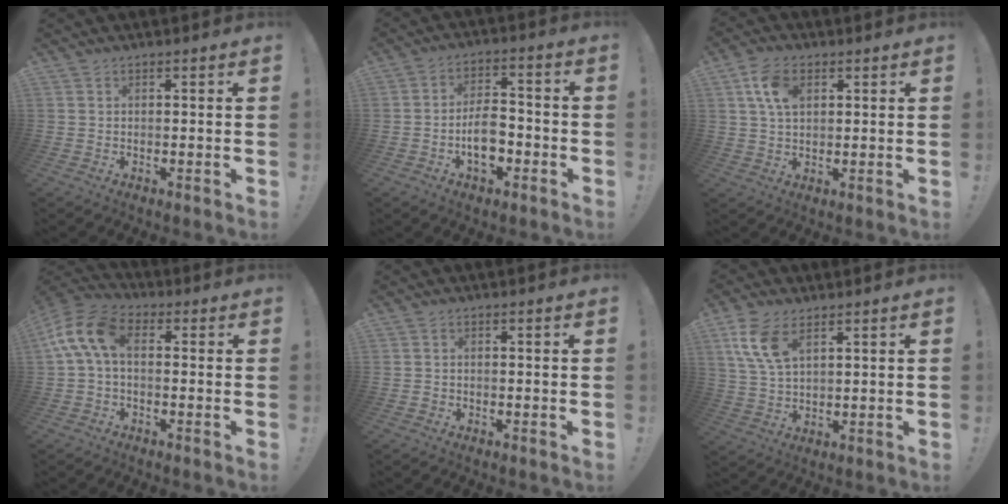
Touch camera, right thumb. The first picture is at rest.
{"total": 9.4, "force": [-3.3, 5.5, 6.9], "torque": [-0.110, 0.013, -0.059]}
{"total": 8.4, "force": [2.8, 5.2, 5.9], "torque": [-0.111, 0.005, 0.053]}
{"total": 11.6, "force": [1.8, 6.2, 9.6], "torque": [-0.195, 0.006, 0.038]}
{"total": 0.8, "force": [-0.6, 0.6, 0.2], "torque": [-0.001, 0.002, -0.010]}
{"total": 9.9, "force": [4.9, 5.2, 6.8], "torque": [-0.136, -0.014, 0.092]}